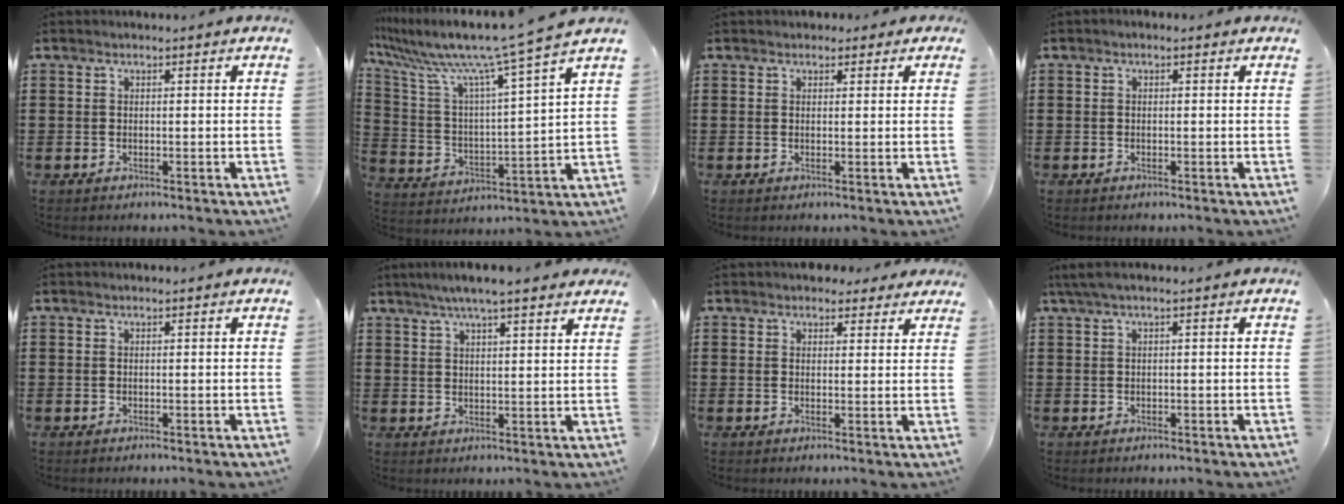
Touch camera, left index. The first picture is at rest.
{"total": 9.4, "force": [8.1, -0.9, 4.6], "torque": [-0.128, -0.064, 0.126]}
{"total": 1.4, "force": [0.9, 1.0, 0.3], "torque": [-0.002, 0.005, 0.015]}
{"total": 0.6, "force": [-0.5, 0.3, 0.1], "torque": [-0.004, -0.001, -0.009]}
{"total": 0.0}
{"total": 5.0, "force": [4.1, 0.2, 2.9], "torque": [-0.065, -0.006, 0.071]}
{"total": 2.8, "force": [2.3, 1.4, 0.5], "torque": [-0.009, 0.000, 0.042]}
{"total": 1.4, "force": [-0.1, 0.2, 1.4], "torque": [-0.030, -0.006, -0.004]}